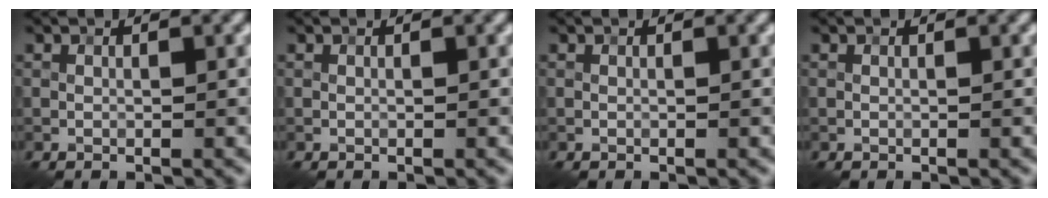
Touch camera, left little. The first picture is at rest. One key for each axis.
{"total": 0.0}
{"total": 0.0}
{"total": 0.0}